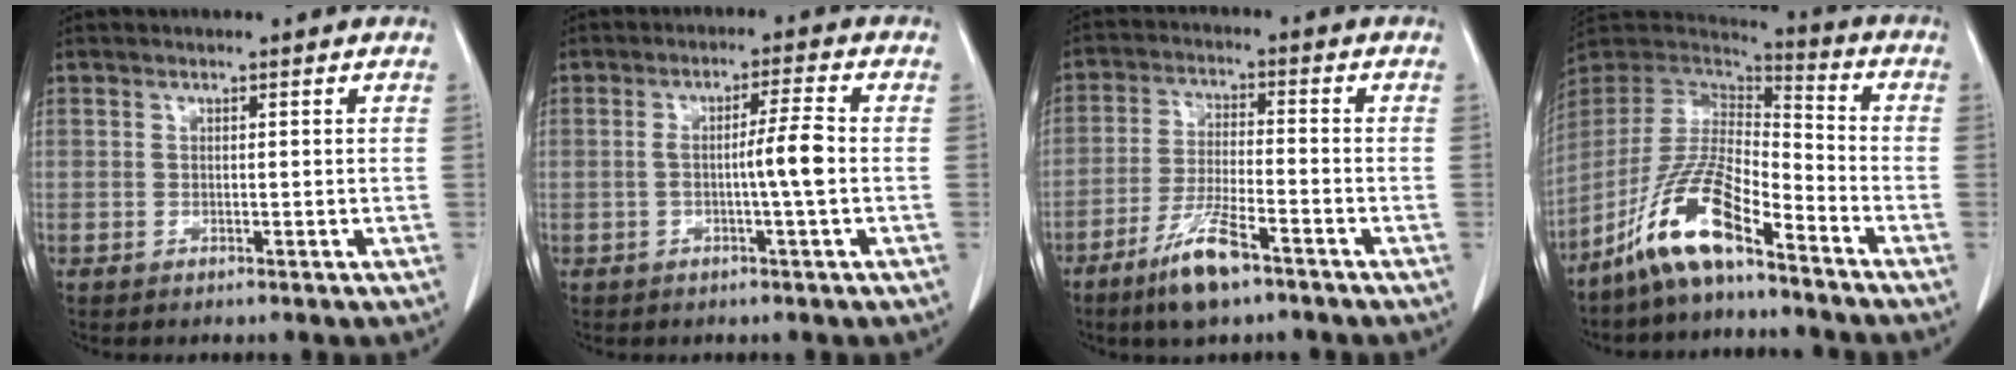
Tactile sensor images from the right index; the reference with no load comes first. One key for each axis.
{"total": 4.6, "fx": -0.6, "fy": -0.6, "fz": 4.6, "tx": -0.073, "ty": 0.007, "tz": -0.008}
{"total": 8.6, "fx": -5.6, "fy": 1.2, "fz": 6.3, "tx": -0.128, "ty": -0.016, "tz": -0.105}
{"total": 13.2, "fx": -9.0, "fy": 2.5, "fz": 9.3, "tx": -0.192, "ty": 0.003, "tz": -0.172}